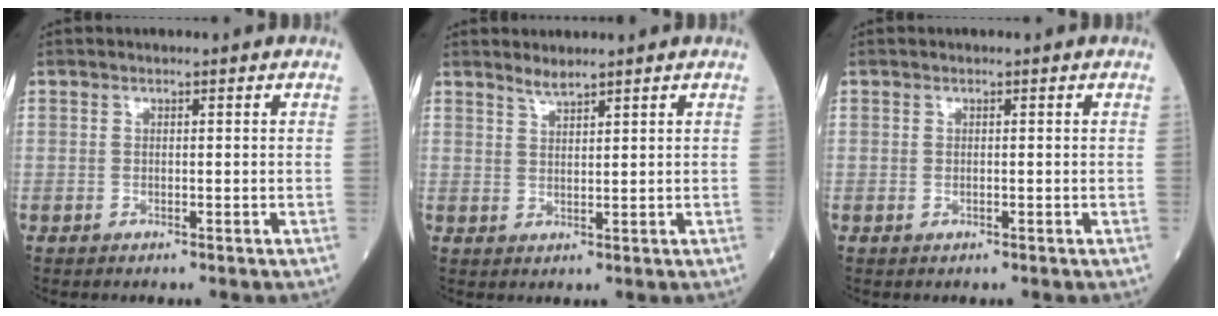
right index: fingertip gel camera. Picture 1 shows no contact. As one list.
[{"total": 2.0, "force": [1.9, -0.1, 0.6], "torque": [-0.012, -0.003, 0.039]}, {"total": 0.0}]